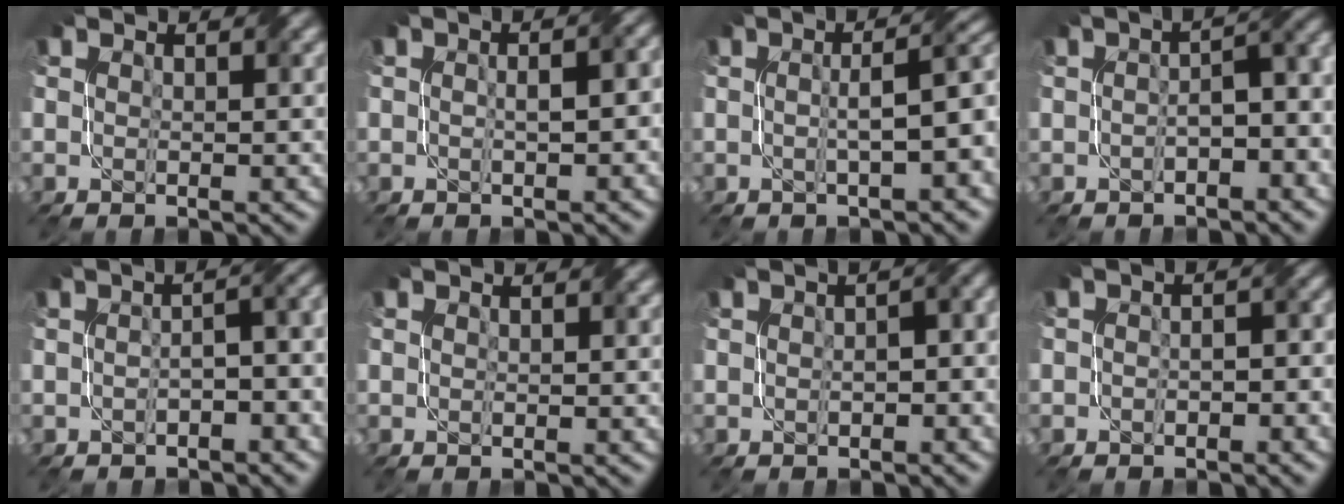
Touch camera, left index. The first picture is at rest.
{"total": 3.1, "force": [-0.4, 1.1, 2.8], "torque": [-0.041, 0.006, -0.001]}
{"total": 6.0, "force": [-0.3, 1.6, 5.8], "torque": [-0.070, 0.013, -0.003]}
{"total": 4.6, "force": [-1.1, 1.7, 4.2], "torque": [-0.052, 0.011, -0.018]}
{"total": 4.2, "force": [-1.1, 1.5, 3.8], "torque": [-0.046, 0.008, -0.015]}
{"total": 0.0}
{"total": 3.9, "force": [-0.1, 1.8, 3.5], "torque": [-0.034, 0.009, -0.003]}
{"total": 2.7, "force": [-0.9, 1.6, 2.0], "torque": [-0.022, 0.001, -0.014]}